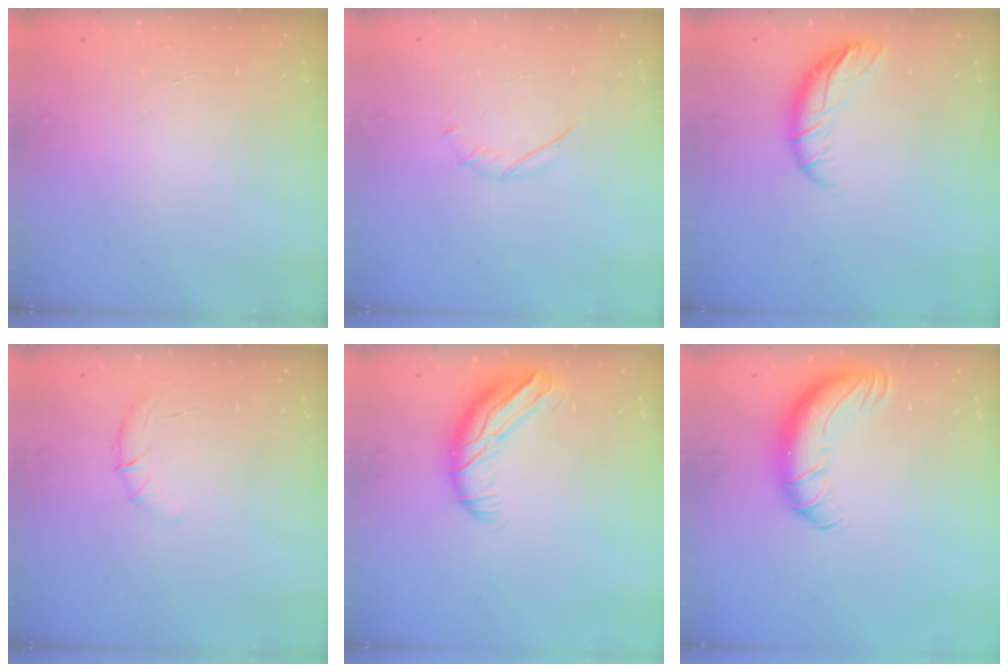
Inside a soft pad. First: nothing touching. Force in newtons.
{"total": 1.9, "press": 1.8, "slide": 0.6}
{"total": 9.1, "press": 9.1, "slide": 0.9}
{"total": 7.1, "press": 6.8, "slide": 2.0}
{"total": 10.8, "press": 10.5, "slide": 2.6}
{"total": 12.6, "press": 12.2, "slide": 3.0}